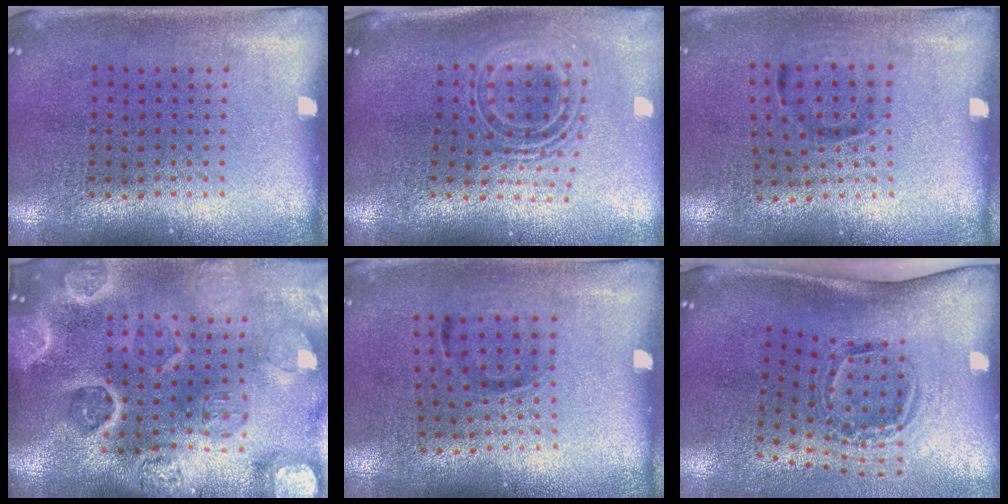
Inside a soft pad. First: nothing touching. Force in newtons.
{"total": 2.3, "press": 1.7, "slide": 1.6}
{"total": 0.9, "press": 0.7, "slide": 0.6}
{"total": 5.5, "press": 4.7, "slide": 2.8}
{"total": 0.9, "press": 0.7, "slide": 0.6}
{"total": 2.1, "press": 1.2, "slide": 1.6}